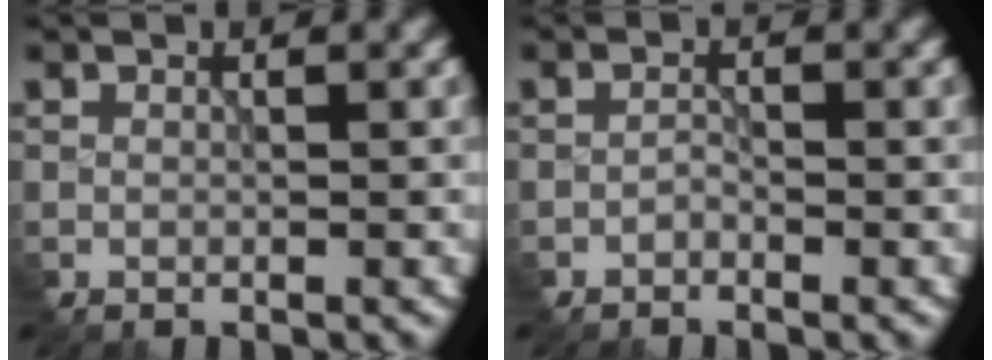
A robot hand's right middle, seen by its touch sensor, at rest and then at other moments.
{"total": 0.7, "force": [-0.6, 0.3, 0.0], "torque": [-0.004, 0.004, -0.011]}